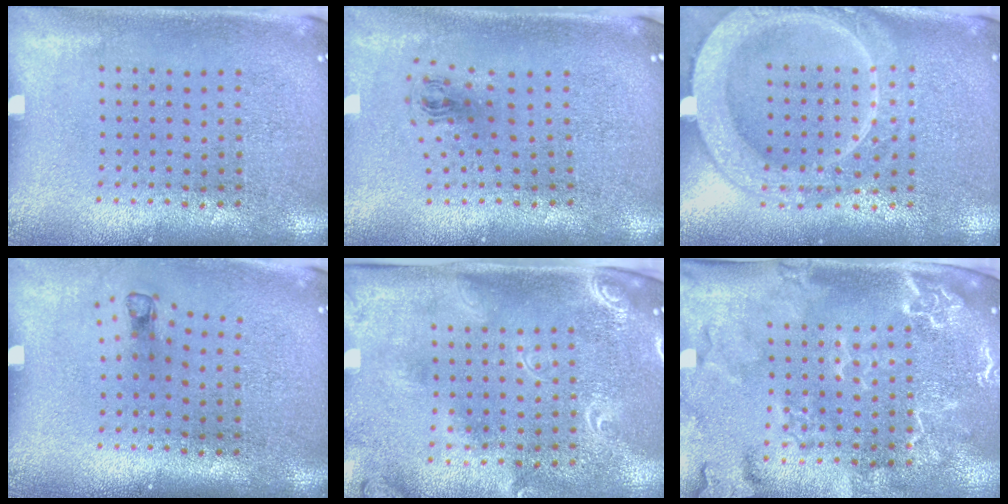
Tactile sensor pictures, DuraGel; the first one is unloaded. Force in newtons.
{"total": 0.8, "press": 0.3, "slide": 0.7}
{"total": 4.1, "press": 4.1, "slide": 0.6}
{"total": 0.8, "press": 0.4, "slide": 0.7}
{"total": 2.4, "press": 1.8, "slide": 1.6}
{"total": 2.8, "press": 2.5, "slide": 1.3}